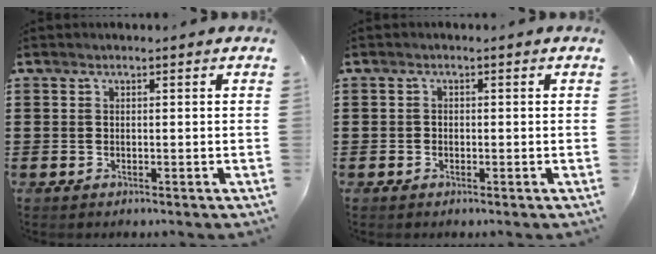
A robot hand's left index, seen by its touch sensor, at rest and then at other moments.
{"total": 0.8, "force": [-0.5, 0.5, 0.3], "torque": [-0.007, 0.000, -0.010]}